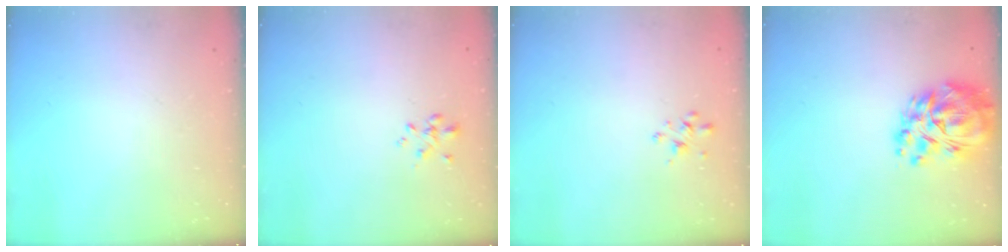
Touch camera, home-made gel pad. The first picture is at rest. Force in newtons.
{"total": 0.6, "press": 0.5, "slide": 0.3}
{"total": 2.0, "press": 2.0, "slide": 0.4}
{"total": 17.0, "press": 16.2, "slide": 5.3}